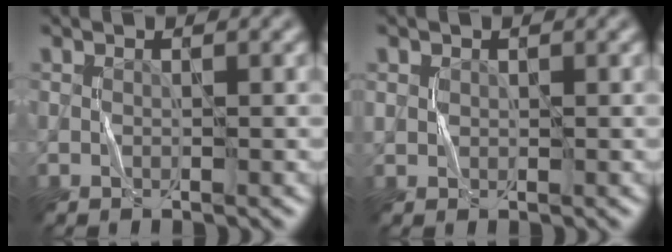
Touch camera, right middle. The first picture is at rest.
{"total": 0.8, "force": [0.4, 0.6, 0.2], "torque": [-0.003, 0.001, 0.009]}